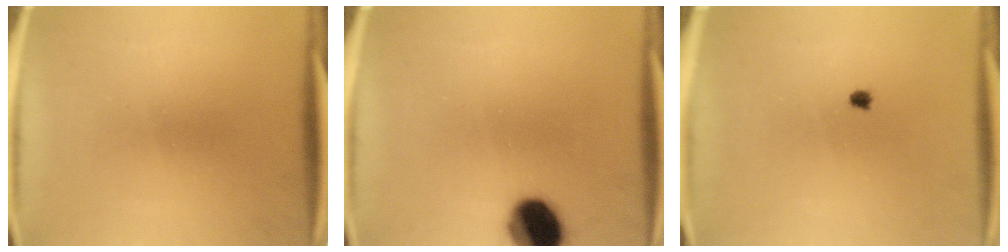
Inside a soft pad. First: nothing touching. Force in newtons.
{"total": 11.3}
{"total": 0.6}